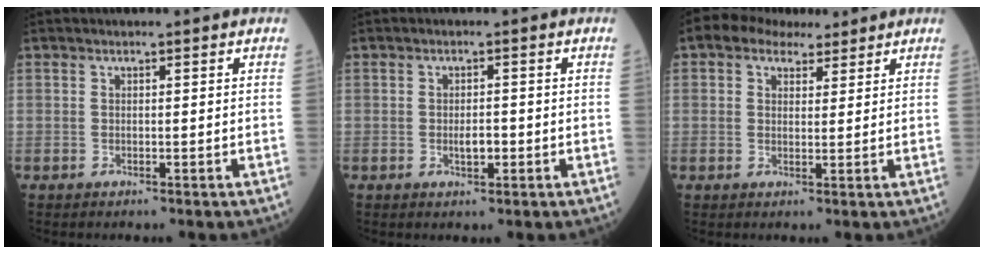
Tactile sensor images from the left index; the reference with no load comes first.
{"total": 2.2, "force": [-0.6, 0.9, 1.9], "torque": [-0.033, 0.002, -0.008]}
{"total": 6.2, "force": [4.4, 3.5, 2.7], "torque": [-0.048, 0.034, 0.075]}